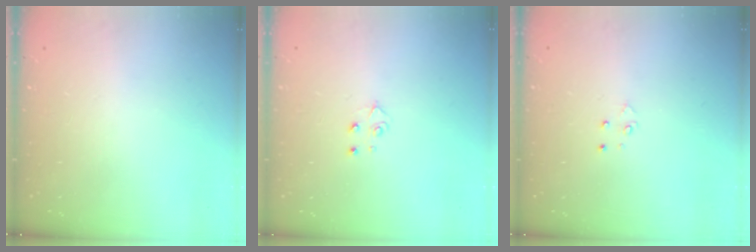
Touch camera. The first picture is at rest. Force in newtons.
{"total": 3.9, "press": 3.9, "slide": 0.3}
{"total": 3.3, "press": 3.2, "slide": 0.4}